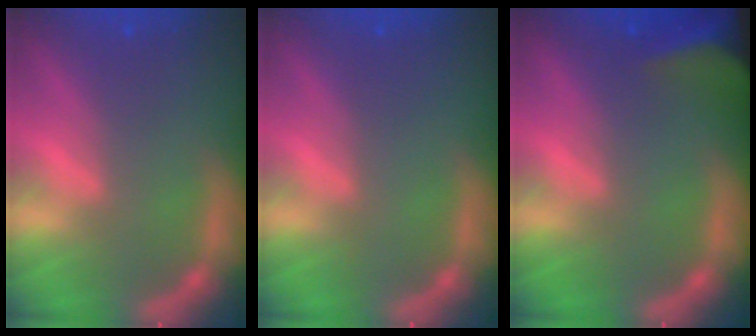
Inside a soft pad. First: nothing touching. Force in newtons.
{"total": 0.0}
{"total": 10.0}